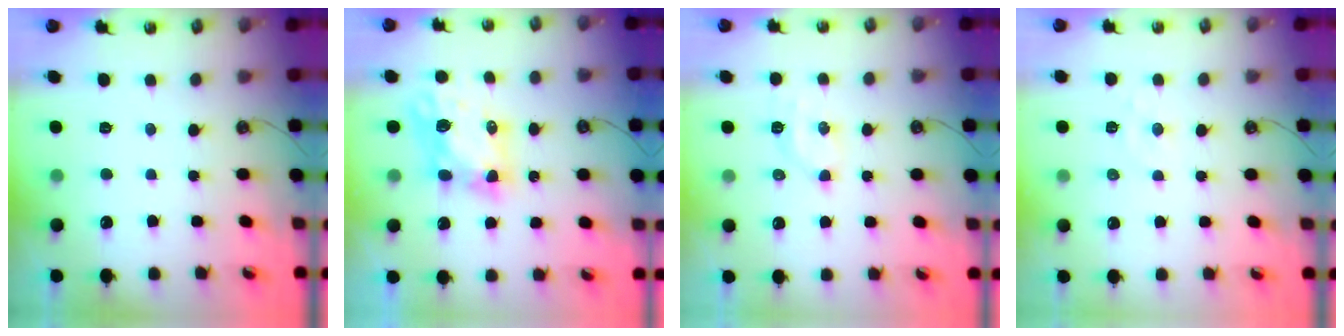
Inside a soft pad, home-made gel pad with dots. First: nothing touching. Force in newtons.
{"total": 7.3, "press": 7.3, "slide": 0.6}
{"total": 4.3, "press": 4.3, "slide": 0.4}
{"total": 6.2, "press": 6.2, "slide": 0.6}